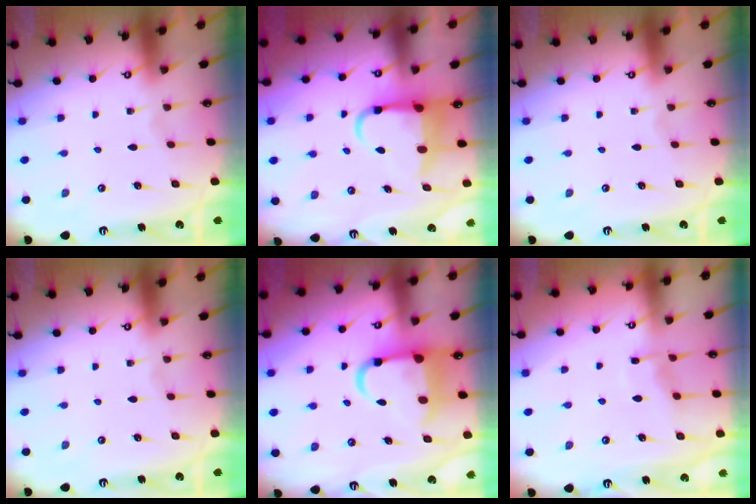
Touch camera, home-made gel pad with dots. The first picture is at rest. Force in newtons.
{"total": 7.4, "press": 7.0, "slide": 2.5}
{"total": 0.0}
{"total": 0.0}
{"total": 10.9, "press": 10.6, "slide": 2.4}
{"total": 5.6, "press": 5.6, "slide": 0.6}